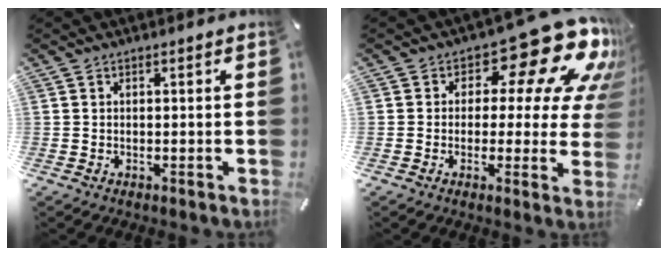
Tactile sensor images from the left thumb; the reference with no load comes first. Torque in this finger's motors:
{"motor_torque": [0.80, 0.30, 0.78, 0.20, 0.01]}